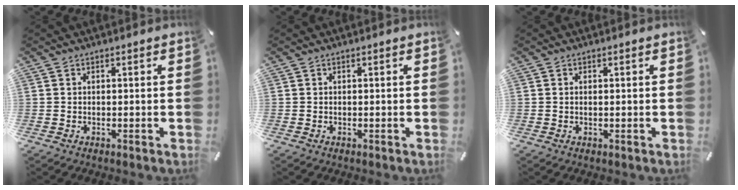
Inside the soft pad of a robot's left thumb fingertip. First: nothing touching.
{"total": 0.0}
{"total": 0.5, "force": [0.0, 0.0, 0.5], "torque": [-0.009, -0.003, 0.000]}